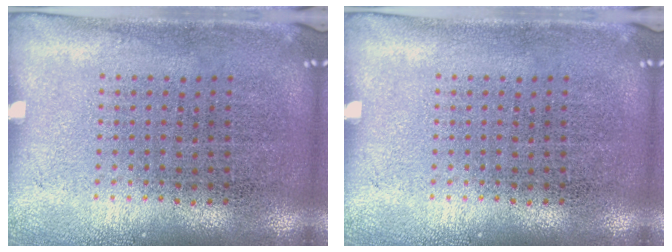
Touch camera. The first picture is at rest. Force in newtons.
{"total": 0.0}